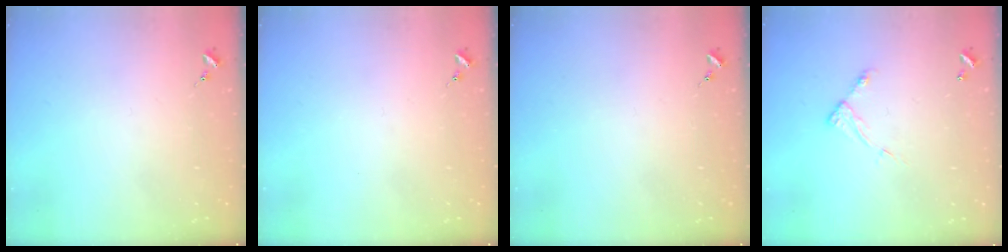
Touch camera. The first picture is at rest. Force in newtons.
{"total": 0.0}
{"total": 0.0}
{"total": 6.4, "press": 6.4, "slide": 0.6}